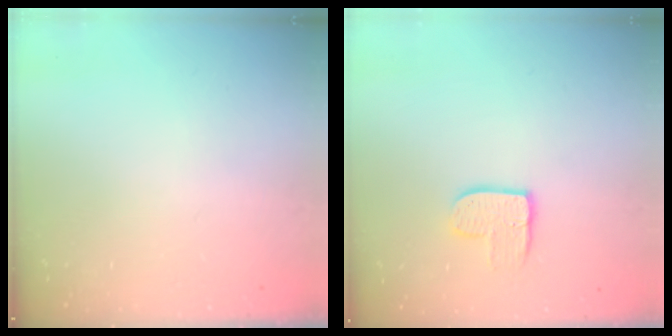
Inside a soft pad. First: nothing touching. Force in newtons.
{"total": 8.5, "press": 8.4, "slide": 0.5}